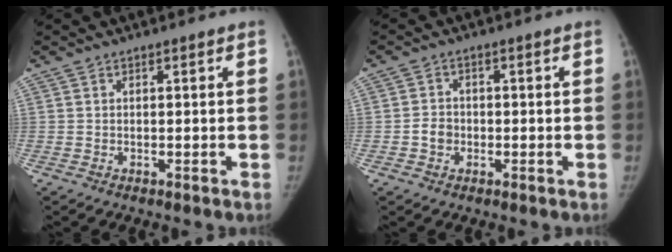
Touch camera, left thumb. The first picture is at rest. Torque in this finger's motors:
{"motor_torque": [-0.01, 0.02, 0.21, -0.12, 0.00]}